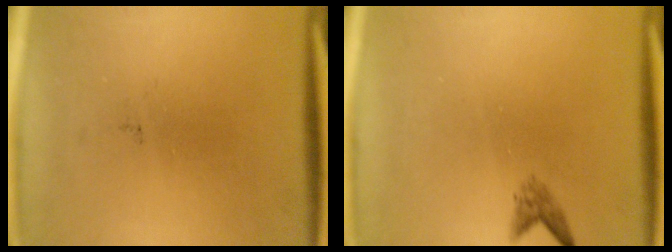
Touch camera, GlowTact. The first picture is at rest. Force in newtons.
{"total": 1.3}